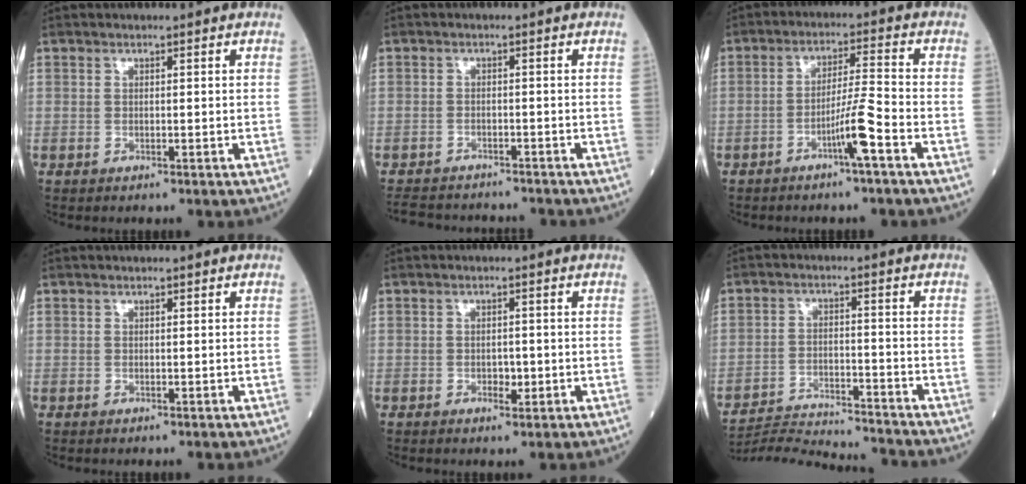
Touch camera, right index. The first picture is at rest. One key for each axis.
{"total": 8.9, "fx": -8.2, "fy": 2.8, "fz": 2.1, "tx": -0.034, "ty": 0.002, "tz": -0.114}
{"total": 6.0, "fx": -3.2, "fy": -0.8, "fz": 5.1, "tx": -0.093, "ty": 0.003, "tz": -0.059}
{"total": 0.0}
{"total": 1.8, "fx": -0.6, "fy": 1.0, "fz": 1.4, "tx": -0.022, "ty": 0.002, "tz": -0.006}
{"total": 12.7, "fx": -12.6, "fy": -0.7, "fz": 1.6, "tx": -0.029, "ty": -0.001, "tz": -0.201}